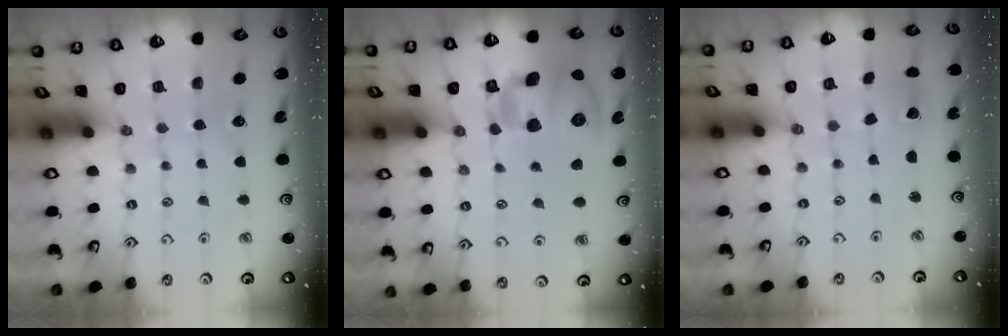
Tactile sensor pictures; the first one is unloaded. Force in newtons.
{"total": 16.5, "press": 16.3, "slide": 2.6}
{"total": 2.1, "press": 2.1, "slide": 0.2}